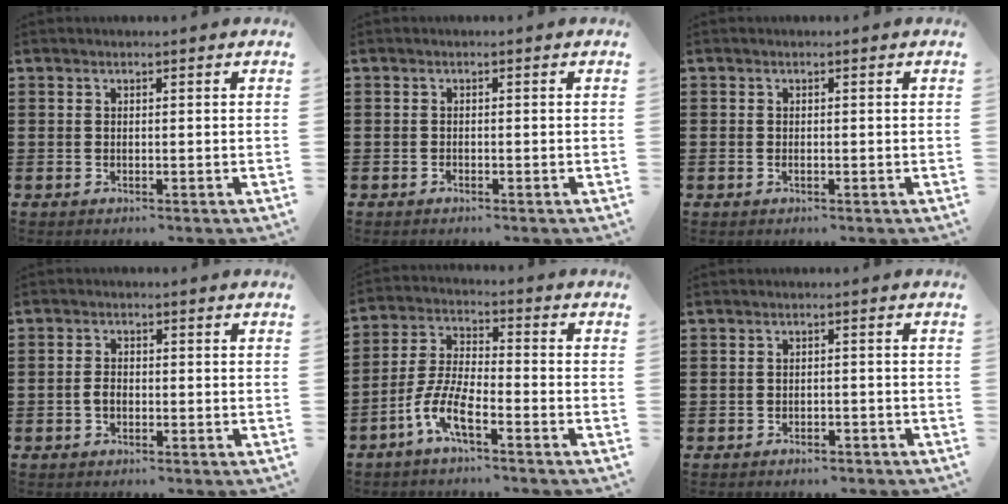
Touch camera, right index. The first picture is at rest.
{"total": 0.6, "force": [-0.6, 0.1, 0.1], "torque": [-0.004, 0.000, -0.013]}
{"total": 0.5, "force": [-0.3, 0.2, 0.4], "torque": [-0.008, -0.004, -0.005]}
{"total": 1.7, "force": [-0.6, 1.0, 1.3], "torque": [-0.033, 0.000, -0.015]}
{"total": 7.2, "force": [-4.7, 1.6, 5.2], "torque": [-0.141, -0.015, -0.099]}
{"total": 1.6, "force": [-1.5, 0.5, 0.0], "torque": [-0.008, 0.002, -0.033]}